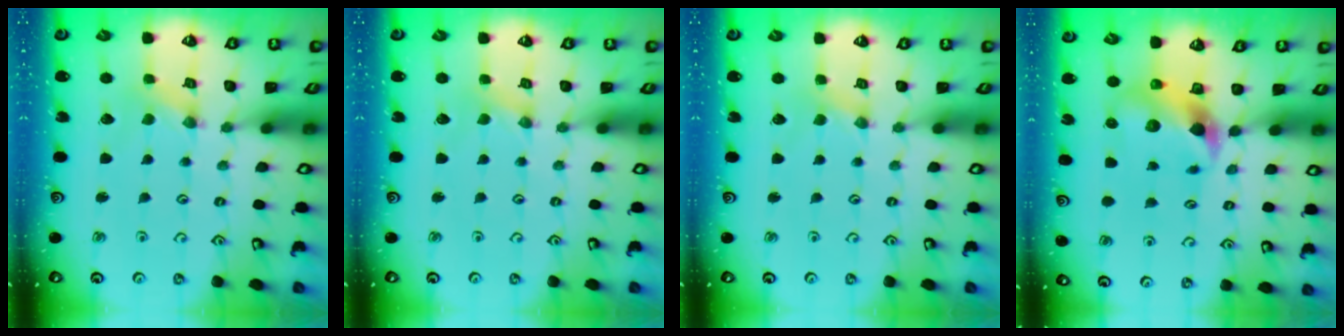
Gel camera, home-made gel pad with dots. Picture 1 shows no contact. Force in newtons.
{"total": 0.0}
{"total": 1.1, "press": 1.1, "slide": 0.2}
{"total": 7.3, "press": 7.3, "slide": 0.9}